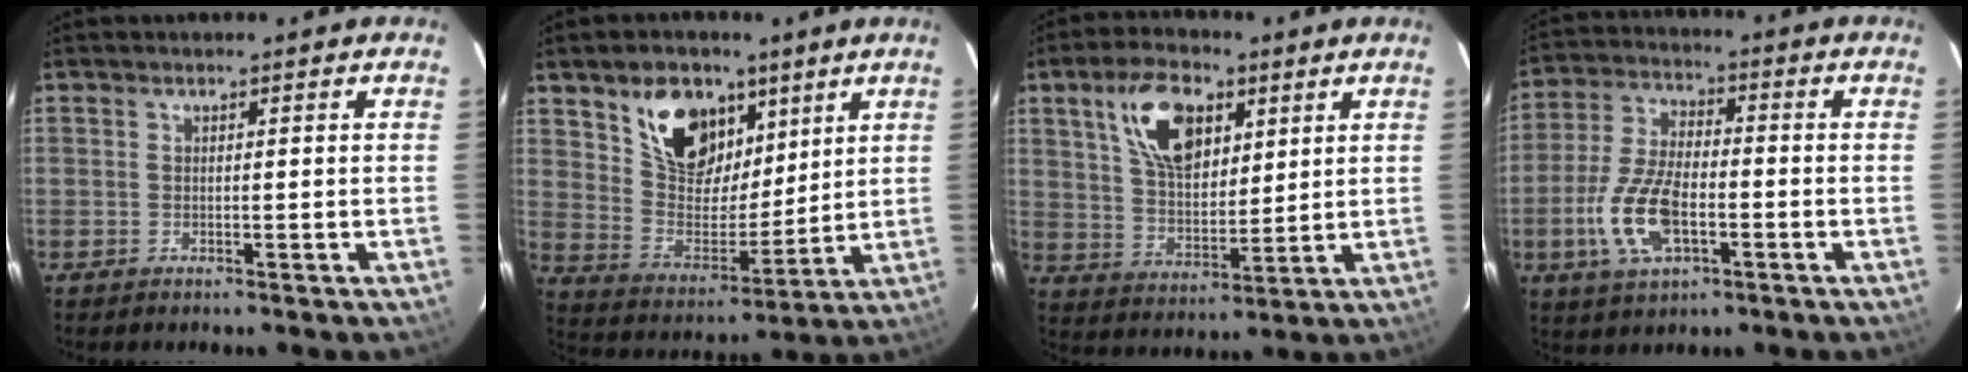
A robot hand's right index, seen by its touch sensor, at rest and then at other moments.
{"total": 15.2, "force": [8.6, 9.6, 8.1], "torque": [-0.155, 0.014, 0.168]}
{"total": 13.1, "force": [5.9, 7.1, 9.3], "torque": [-0.165, 0.018, 0.113]}
{"total": 12.4, "force": [-4.0, 5.9, 10.1], "torque": [-0.222, -0.001, -0.071]}